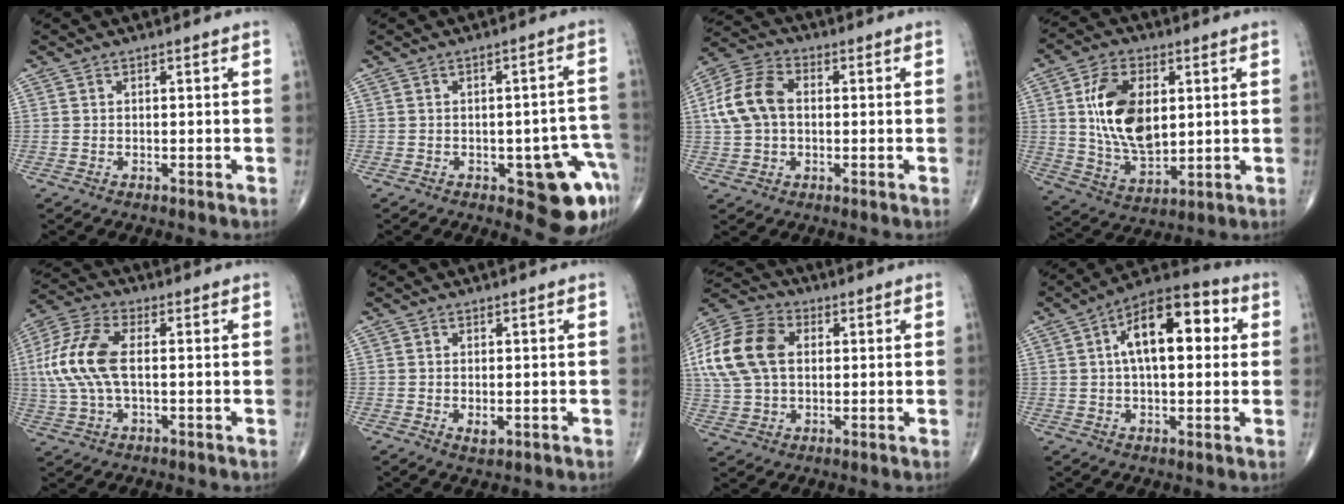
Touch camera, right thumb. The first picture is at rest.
{"total": 11.2, "force": [-4.8, 4.6, 9.1], "torque": [-0.064, 0.022, -0.052]}
{"total": 10.6, "force": [0.8, 7.3, 7.7], "torque": [-0.158, 0.027, 0.010]}
{"total": 15.4, "force": [2.8, 9.0, 12.3], "torque": [-0.209, -0.014, 0.058]}
{"total": 12.7, "force": [0.8, 6.4, 11.0], "torque": [-0.256, 0.022, 0.013]}
{"total": 1.8, "force": [-0.3, 0.9, 1.5], "torque": [-0.023, -0.005, -0.002]}
{"total": 18.3, "force": [3.3, 12.4, 13.0], "torque": [-0.284, 0.017, 0.057]}
{"total": 15.6, "force": [3.3, 7.6, 13.2], "torque": [-0.188, 0.027, 0.044]}